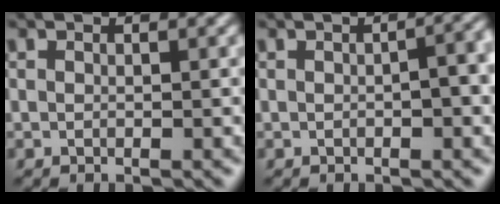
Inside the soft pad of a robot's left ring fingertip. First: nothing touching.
{"total": 3.1, "force": [-0.2, 1.0, 2.9], "torque": [-0.036, 0.006, 0.002]}